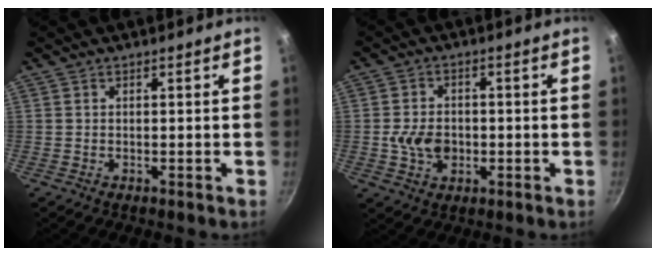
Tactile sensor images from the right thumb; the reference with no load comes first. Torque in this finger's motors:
{"motor_torque": [0.78, 0.66, -0.12, -0.08, 0.03]}